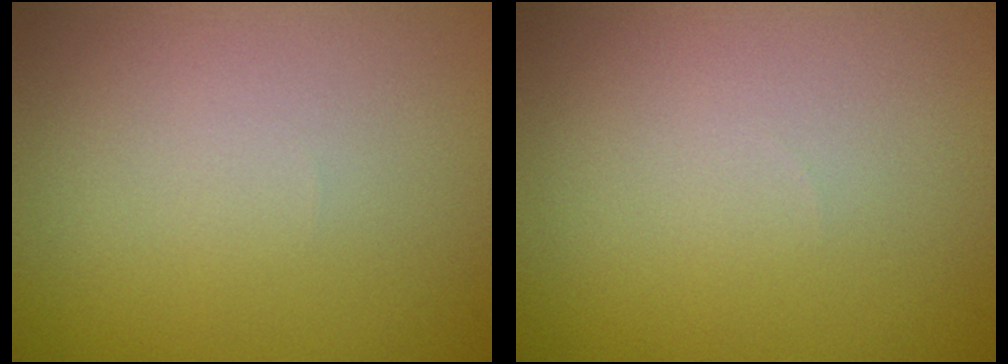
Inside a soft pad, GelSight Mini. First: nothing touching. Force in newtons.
{"total": 0.0}